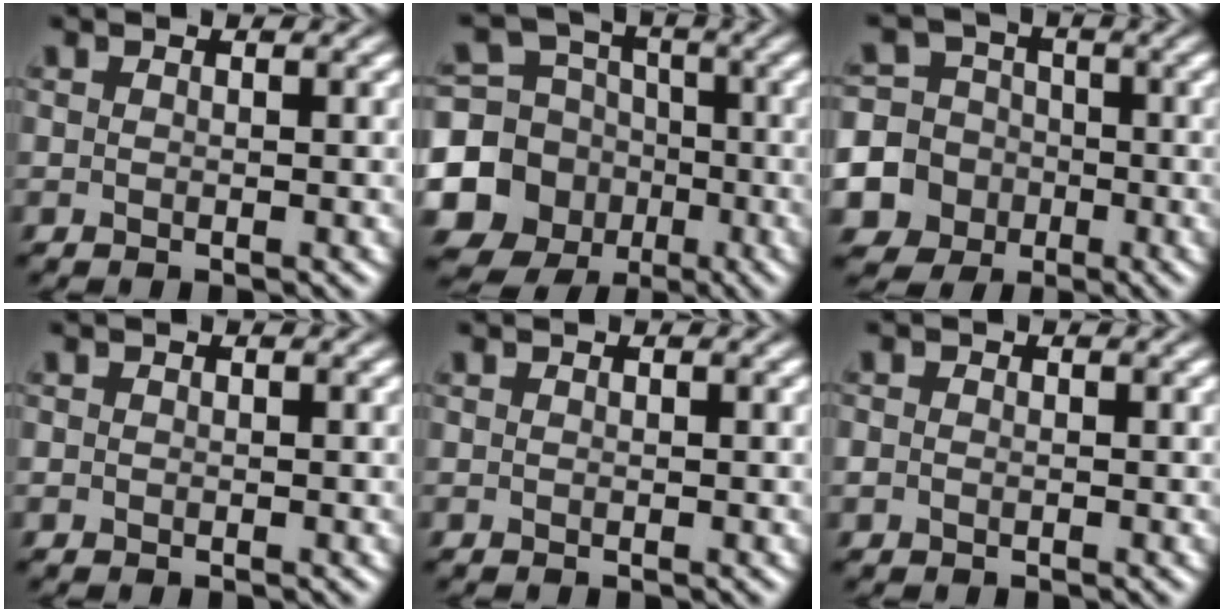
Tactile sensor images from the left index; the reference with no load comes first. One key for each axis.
{"total": 13.0, "fx": -4.4, "fy": 11.8, "fz": 3.3, "tx": -0.082, "ty": -0.037, "tz": -0.090}
{"total": 11.2, "fx": -4.3, "fy": 10.2, "fz": 1.6, "tx": -0.063, "ty": -0.025, "tz": -0.091}
{"total": 0.0}
{"total": 0.0}
{"total": 0.7, "fx": -0.3, "fy": 0.6, "fz": 0.2, "tx": 0.000, "ty": -0.006, "tz": -0.006}